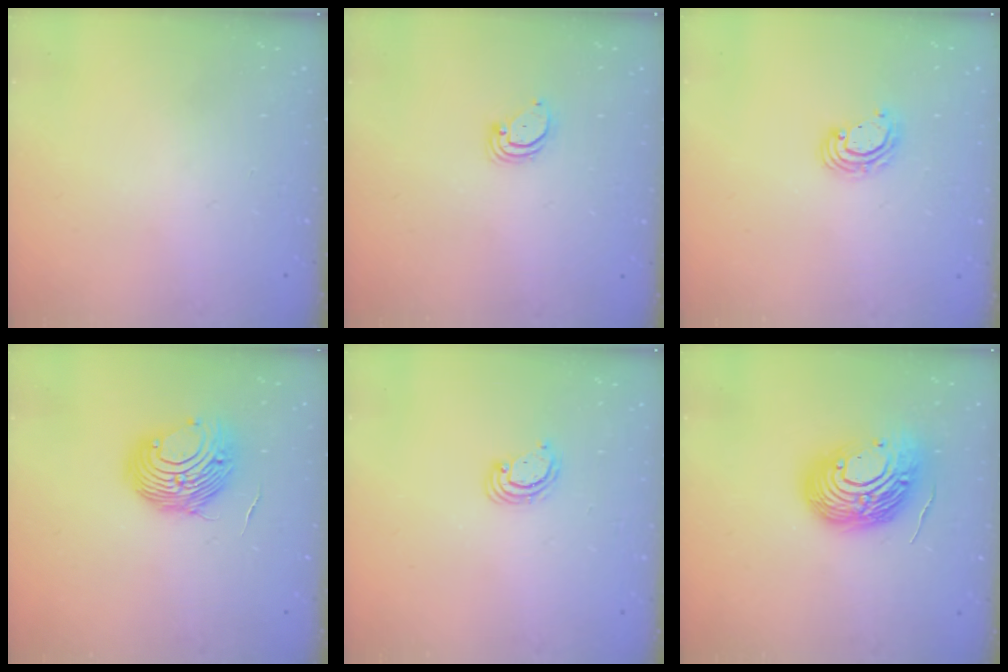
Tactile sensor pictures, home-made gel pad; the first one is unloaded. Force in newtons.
{"total": 2.0, "press": 2.0, "slide": 0.1}
{"total": 4.6, "press": 4.6, "slide": 0.2}
{"total": 13.4, "press": 13.4, "slide": 0.8}
{"total": 2.5, "press": 2.5, "slide": 0.3}
{"total": 15.3, "press": 15.1, "slide": 2.2}